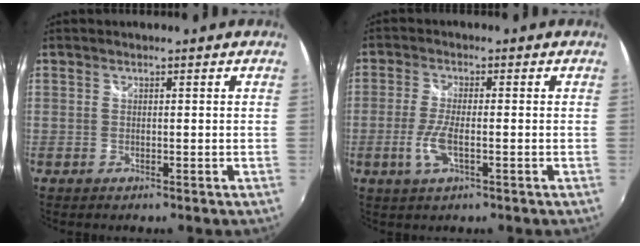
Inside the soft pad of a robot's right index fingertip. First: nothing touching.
{"total": 4.6, "force": [-1.6, 1.2, 4.2], "torque": [-0.093, -0.007, -0.032]}